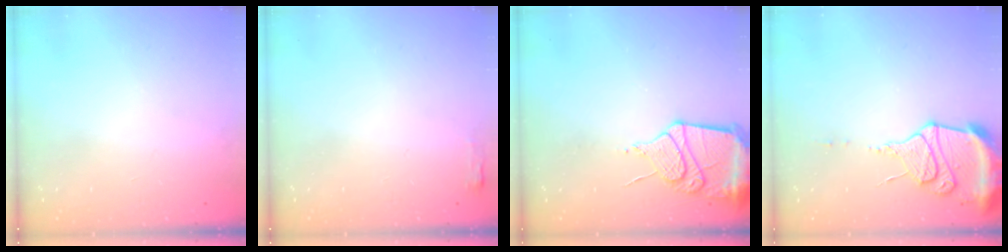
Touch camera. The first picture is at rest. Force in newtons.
{"total": 2.7, "press": 2.6, "slide": 0.8}
{"total": 13.2, "press": 13.1, "slide": 1.7}
{"total": 14.1, "press": 14.1, "slide": 1.3}